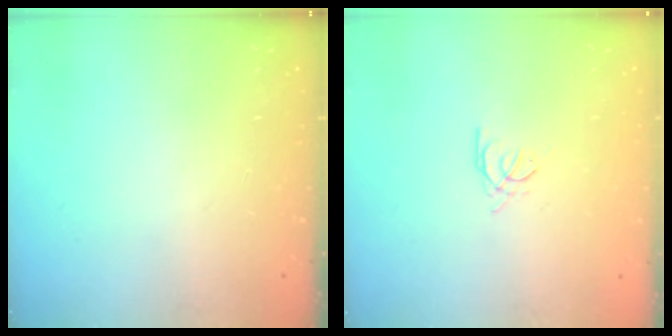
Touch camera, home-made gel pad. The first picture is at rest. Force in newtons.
{"total": 1.2, "press": 1.1, "slide": 0.4}